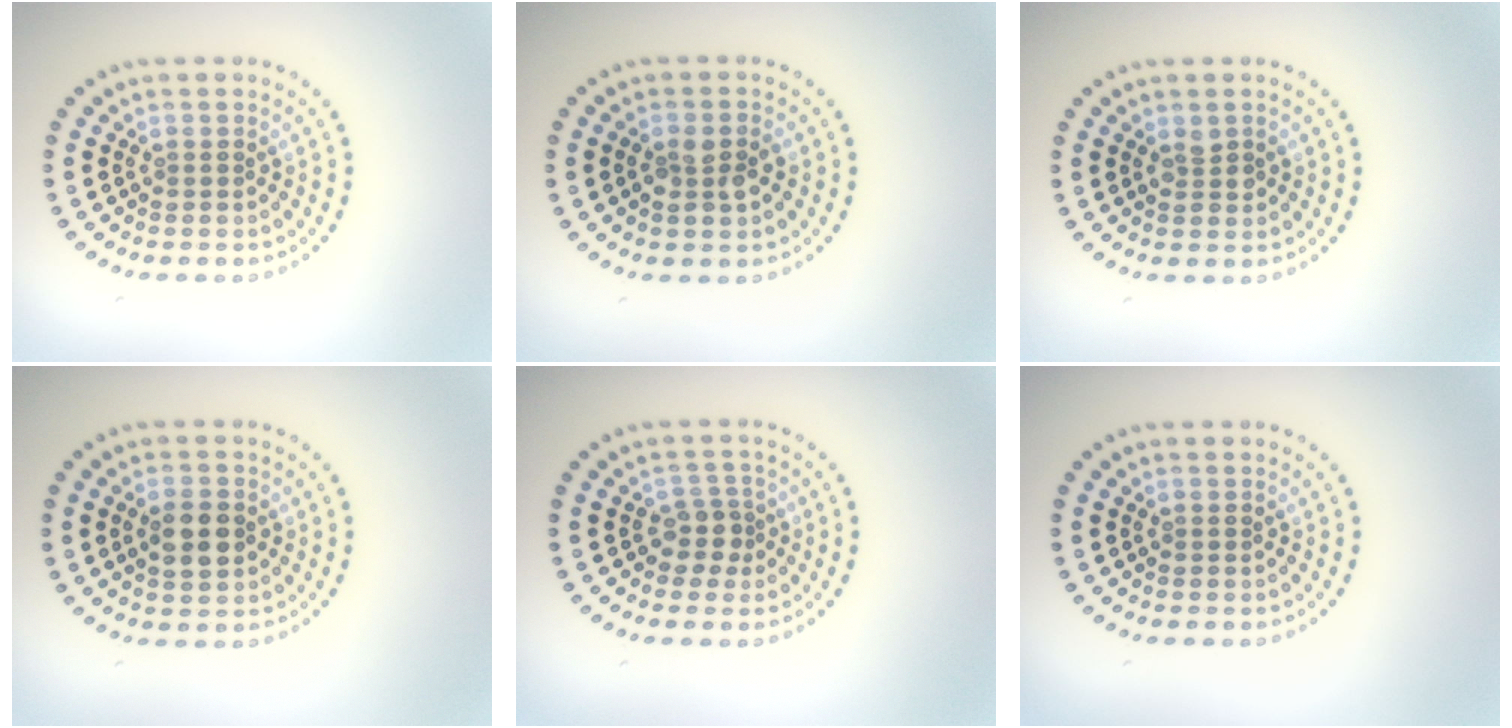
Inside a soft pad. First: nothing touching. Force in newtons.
{"total": 2.5, "press": 2.5, "slide": 0.4}
{"total": 1.1, "press": 1.0, "slide": 0.2}
{"total": 3.4, "press": 3.4, "slide": 0.1}
{"total": 2.2, "press": 1.7, "slide": 1.3}
{"total": 0.0}